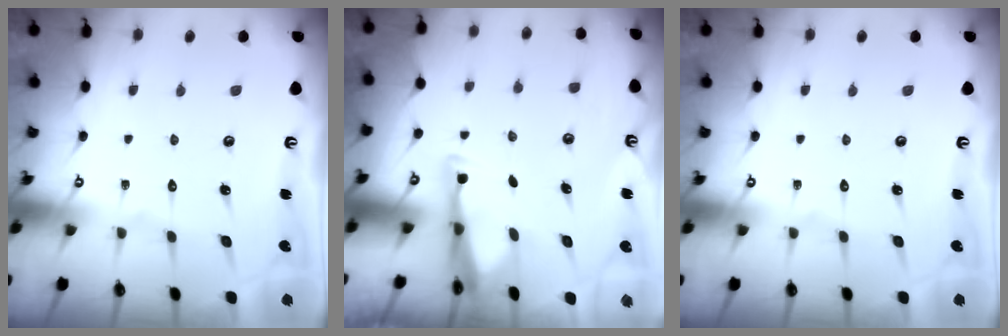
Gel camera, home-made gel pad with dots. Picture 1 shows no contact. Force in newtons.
{"total": 3.3, "press": 3.2, "slide": 0.8}
{"total": 0.0}